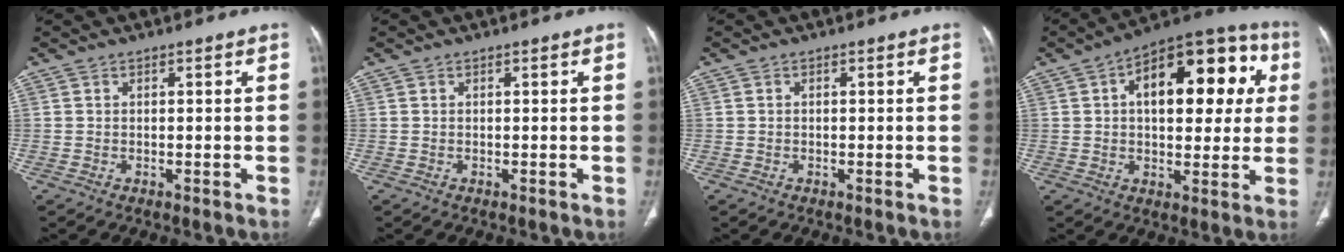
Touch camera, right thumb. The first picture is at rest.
{"total": 0.0}
{"total": 0.0}
{"total": 21.7, "force": [5.2, 11.2, 17.9], "torque": [-0.203, 0.028, 0.065]}